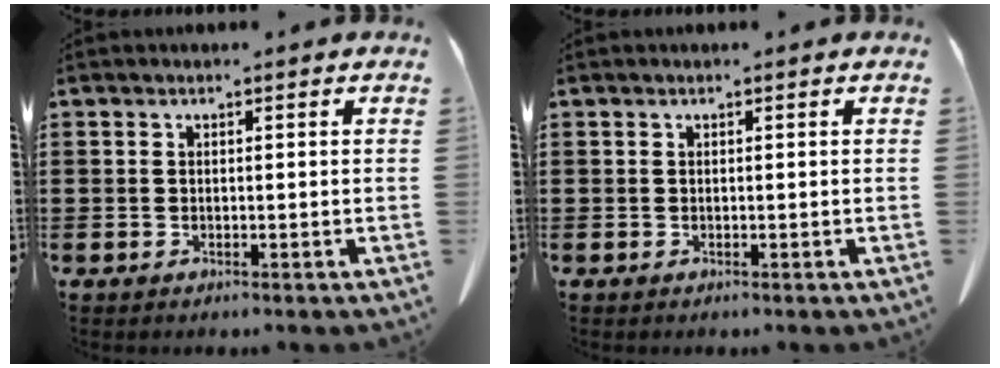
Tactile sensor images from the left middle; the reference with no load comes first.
{"total": 0.0}